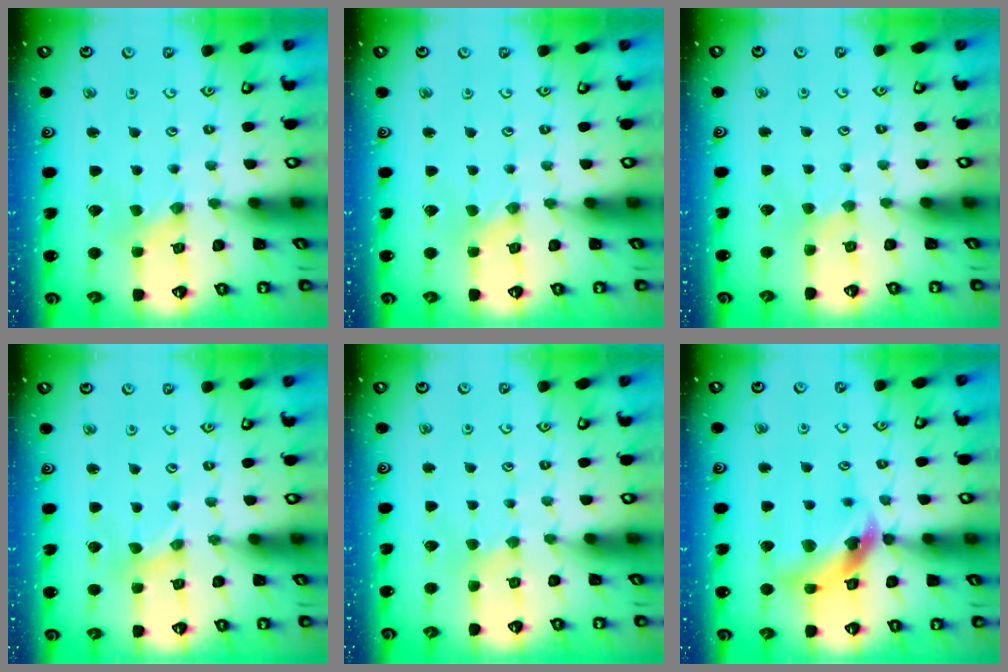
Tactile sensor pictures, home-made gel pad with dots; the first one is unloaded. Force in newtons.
{"total": 0.0}
{"total": 1.8, "press": 1.8, "slide": 0.3}
{"total": 0.0}
{"total": 1.8, "press": 1.8, "slide": 0.3}
{"total": 12.0, "press": 11.9, "slide": 1.7}